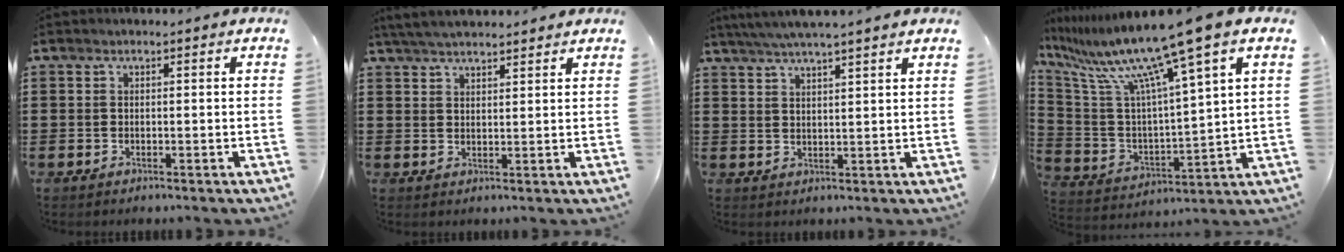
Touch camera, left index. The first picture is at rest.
{"total": 3.8, "force": [3.6, 0.2, 1.2], "torque": [-0.032, -0.003, 0.068]}
{"total": 3.8, "force": [3.5, -0.6, 1.4], "torque": [-0.038, -0.009, 0.061]}
{"total": 13.4, "force": [10.1, -0.5, 8.9], "torque": [-0.210, -0.065, 0.159]}